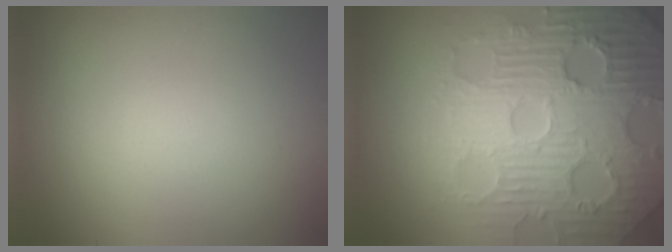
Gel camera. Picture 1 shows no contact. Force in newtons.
{"total": 7.8, "press": 7.6, "slide": 1.8}